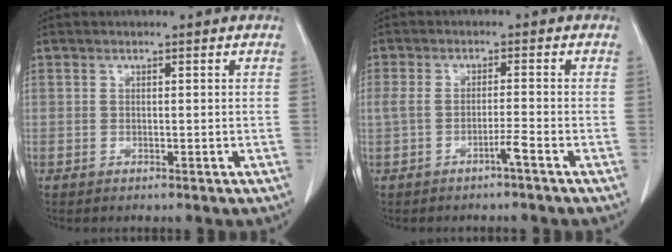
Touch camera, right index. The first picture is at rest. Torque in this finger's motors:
{"motor_torque": [0.66, 0.01, 0.35, 0.09]}